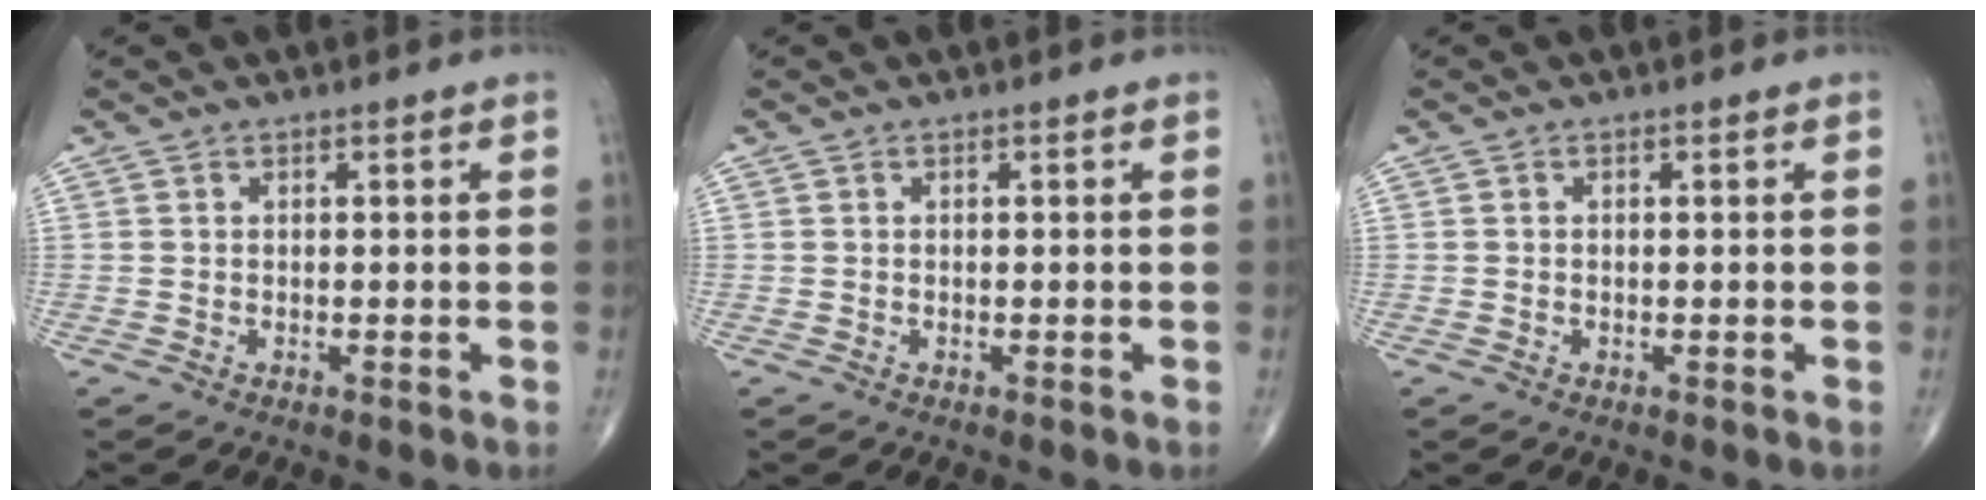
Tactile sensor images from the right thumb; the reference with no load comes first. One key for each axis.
{"total": 0.0}
{"total": 0.0}